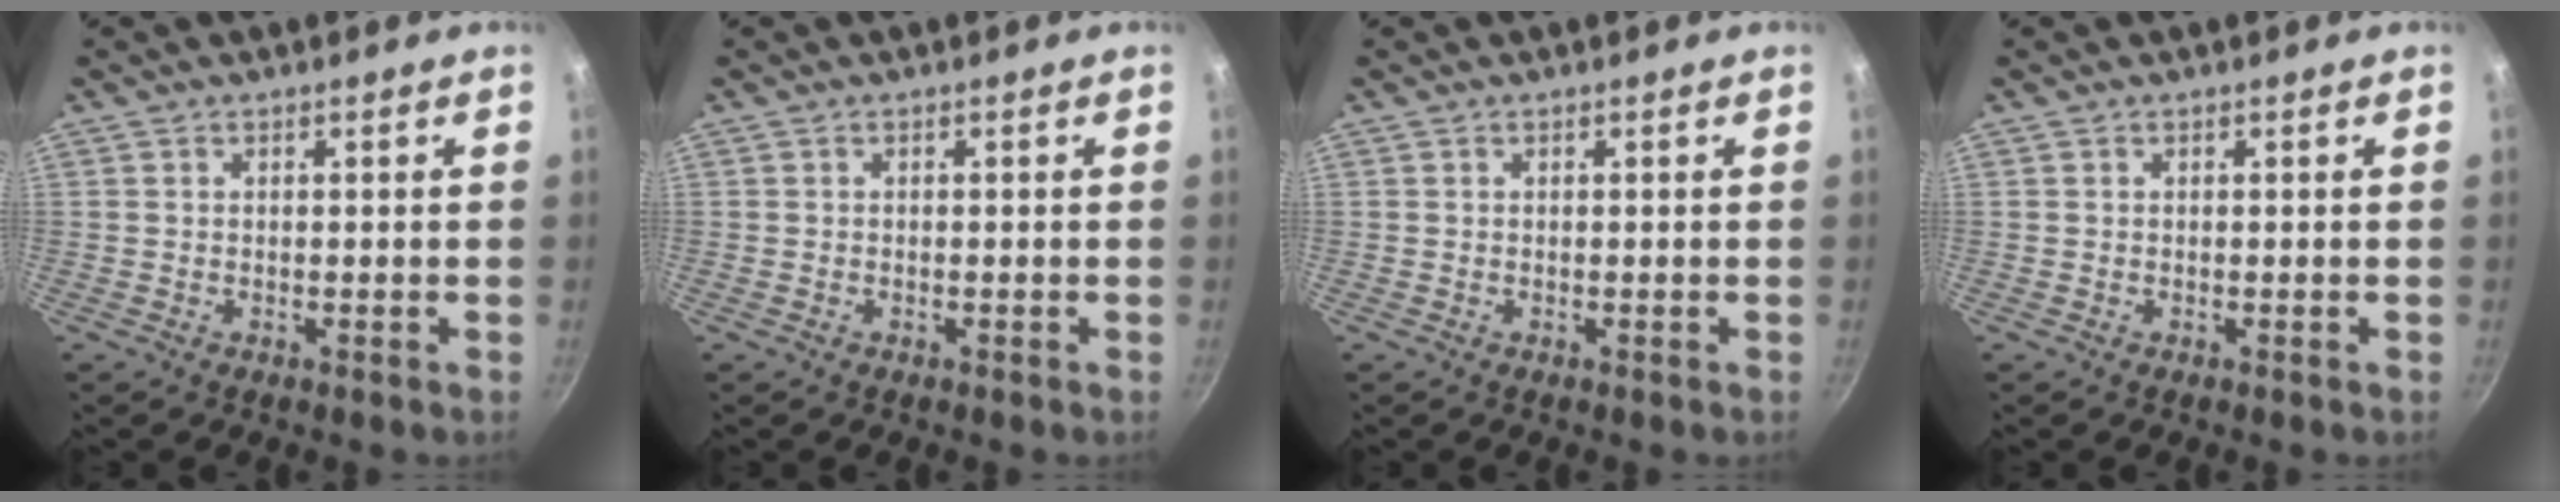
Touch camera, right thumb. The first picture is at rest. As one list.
[{"total": 0.0}, {"total": 0.0}, {"total": 0.0}]